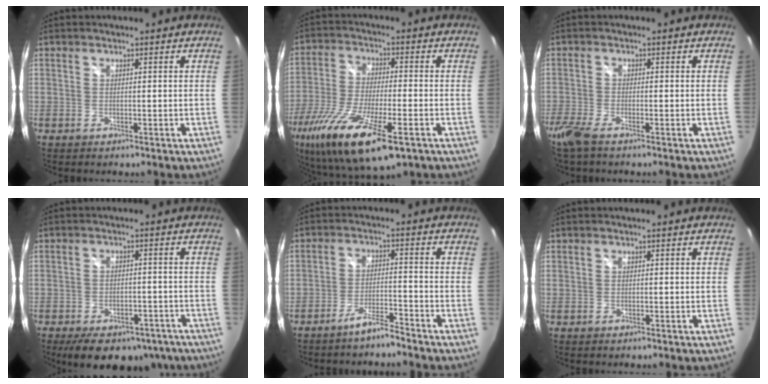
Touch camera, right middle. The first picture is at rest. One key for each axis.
{"total": 21.8, "fx": -11.9, "fy": 6.5, "fz": 17.1, "tx": -0.345, "ty": -0.078, "tz": -0.211}
{"total": 5.1, "fx": -3.9, "fy": 0.9, "fz": 3.2, "tx": -0.087, "ty": -0.018, "tz": -0.079}
{"total": 14.7, "fx": -10.5, "fy": 7.6, "fz": 7.0, "tx": -0.141, "ty": 0.001, "tz": -0.129}
{"total": 4.5, "fx": -4.1, "fy": 0.1, "fz": 1.7, "tx": -0.051, "ty": 0.005, "tz": -0.073}
{"total": 0.0}